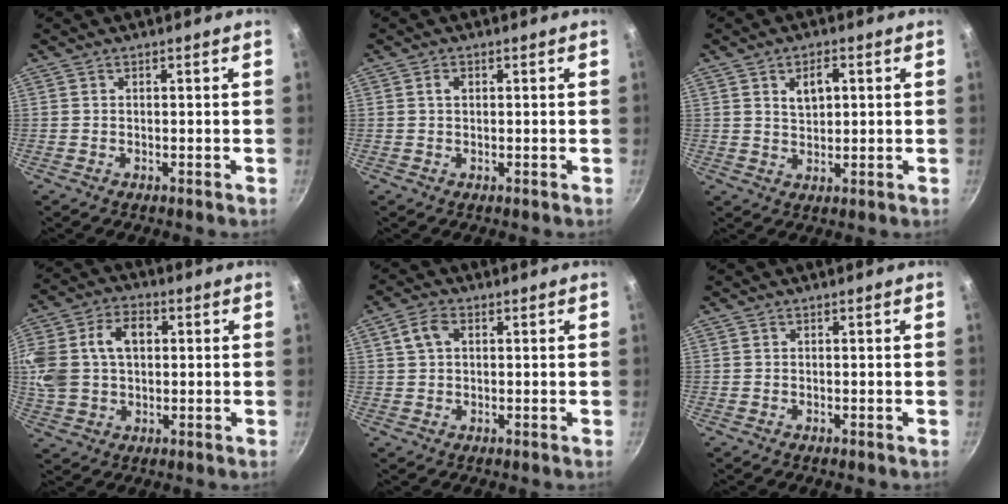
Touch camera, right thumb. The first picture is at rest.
{"total": 1.4, "force": [0.4, 1.0, 1.0], "torque": [-0.015, 0.004, 0.006]}
{"total": 5.0, "force": [1.5, 3.0, 3.7], "torque": [-0.048, -0.001, 0.028]}
{"total": 18.6, "force": [3.4, 13.7, 12.0], "torque": [-0.268, 0.039, 0.061]}
{"total": 4.3, "force": [1.3, 2.8, 2.9], "torque": [-0.051, 0.006, 0.021]}
{"total": 0.0}